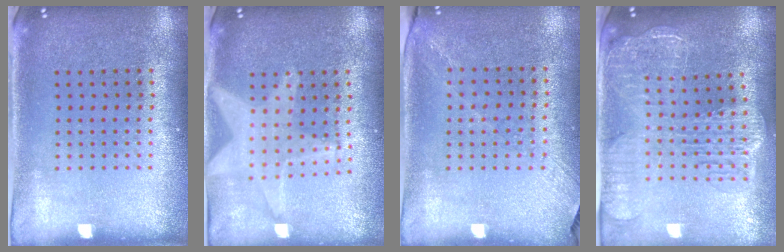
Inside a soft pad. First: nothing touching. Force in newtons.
{"total": 1.9, "press": 1.6, "slide": 1.0}
{"total": 1.3, "press": 1.0, "slide": 0.9}
{"total": 2.8, "press": 2.3, "slide": 1.5}